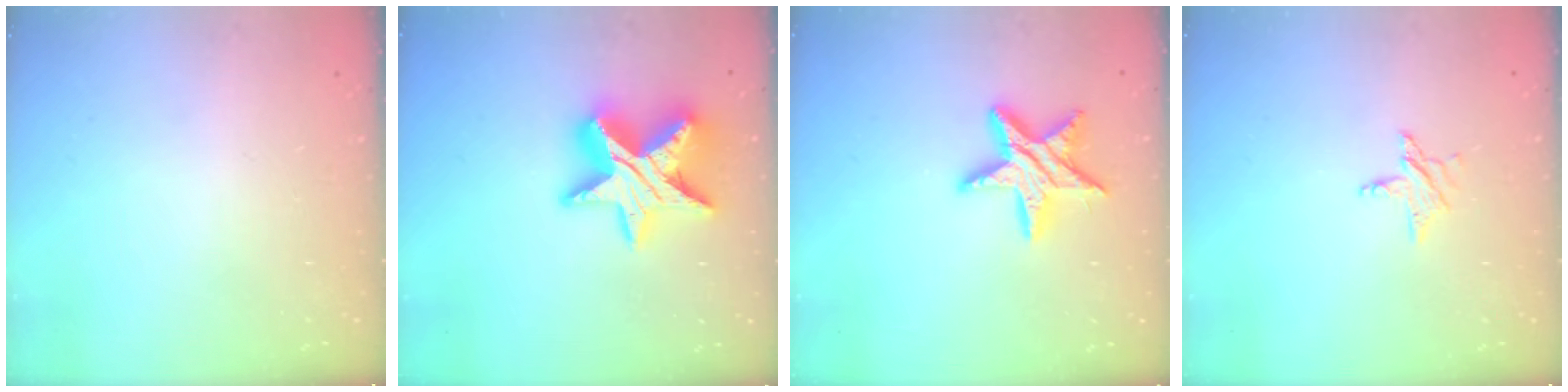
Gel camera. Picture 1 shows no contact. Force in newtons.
{"total": 18.2, "press": 18.2, "slide": 1.2}
{"total": 13.2, "press": 13.2, "slide": 0.6}
{"total": 4.4, "press": 4.4, "slide": 0.4}